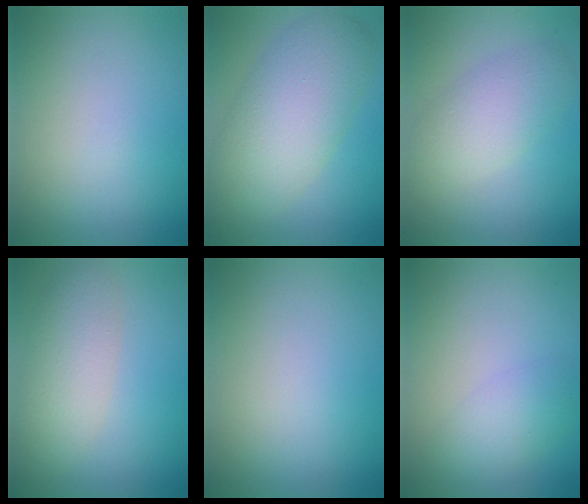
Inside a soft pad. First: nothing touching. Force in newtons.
{"total": 8.6, "press": 8.6, "slide": 0.6}
{"total": 4.6, "press": 4.6, "slide": 0.3}
{"total": 4.5, "press": 4.5, "slide": 0.2}
{"total": 0.0}
{"total": 2.7, "press": 2.7, "slide": 0.1}